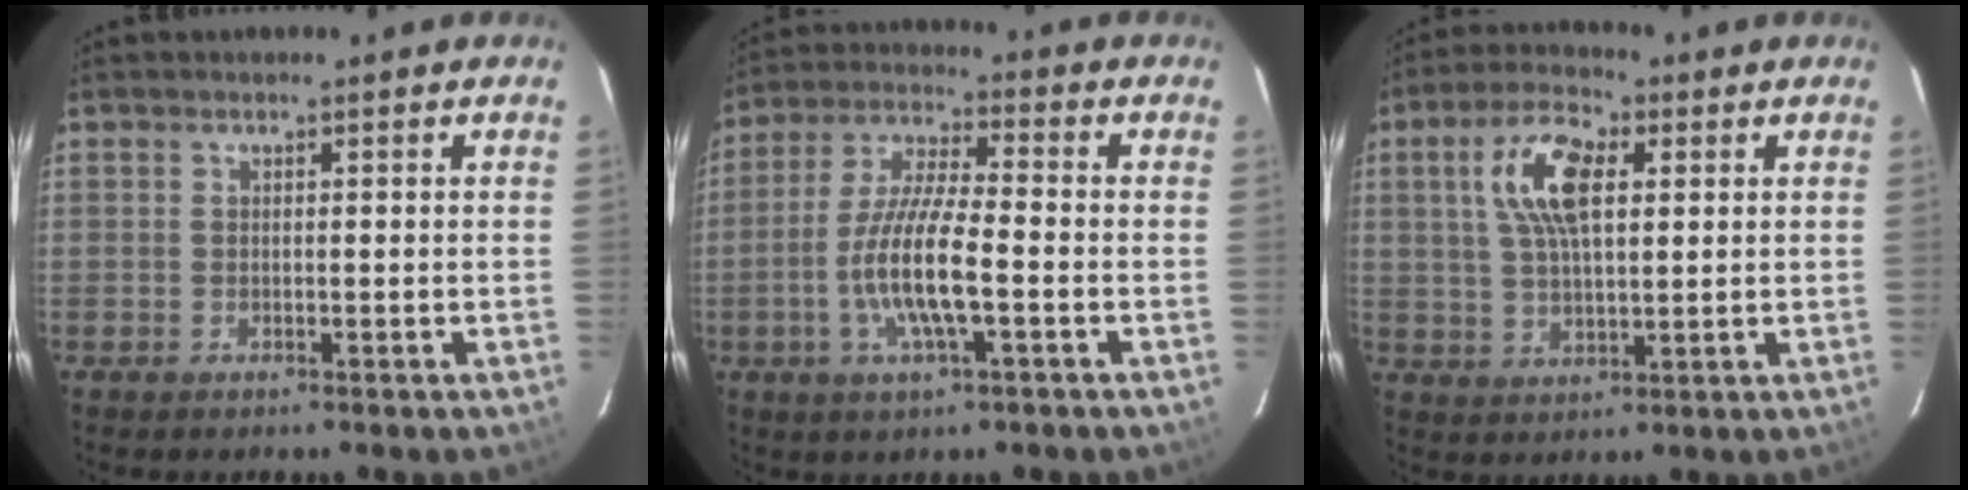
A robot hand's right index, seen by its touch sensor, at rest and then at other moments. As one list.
[{"total": 11.7, "force": [-3.3, 2.2, 11.0], "torque": [-0.226, -0.003, -0.065]}, {"total": 10.5, "force": [3.1, 4.7, 8.9], "torque": [-0.169, 0.020, 0.058]}]